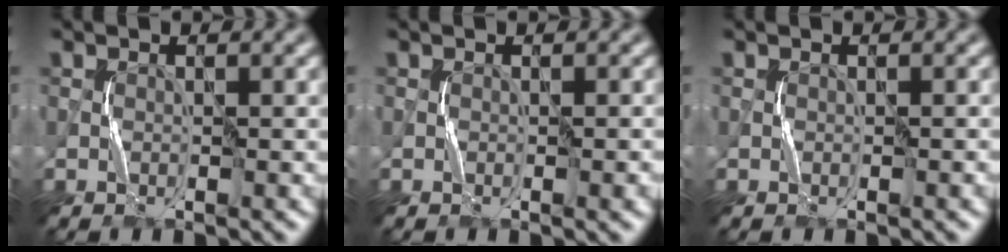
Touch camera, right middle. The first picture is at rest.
{"total": 0.8, "force": [-0.2, 0.1, 0.7], "torque": [-0.009, 0.000, -0.003]}
{"total": 0.0}